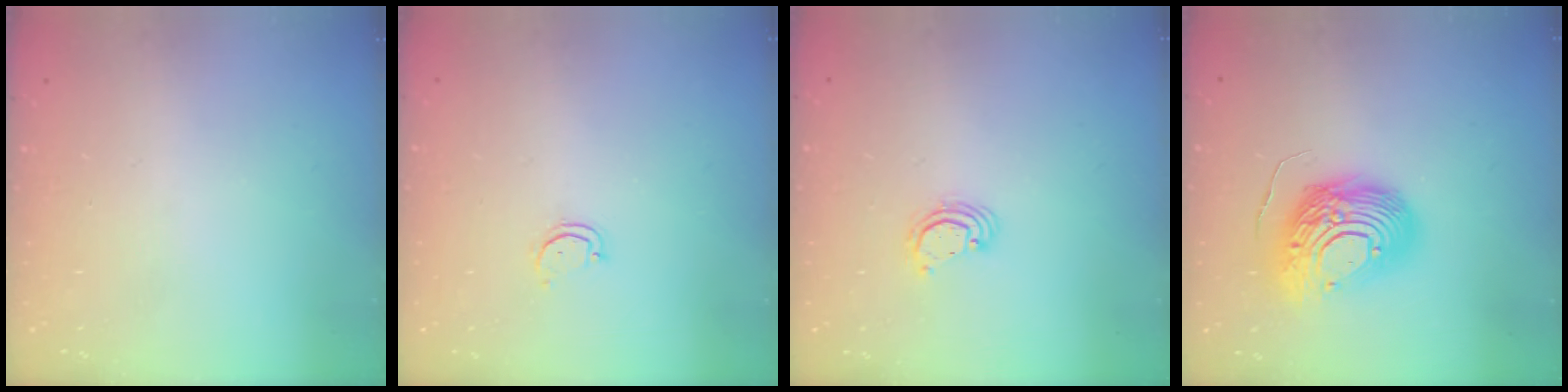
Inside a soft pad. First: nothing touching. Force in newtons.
{"total": 2.6, "press": 2.6, "slide": 0.2}
{"total": 2.2, "press": 2.2, "slide": 0.2}
{"total": 16.1, "press": 16.1, "slide": 1.4}